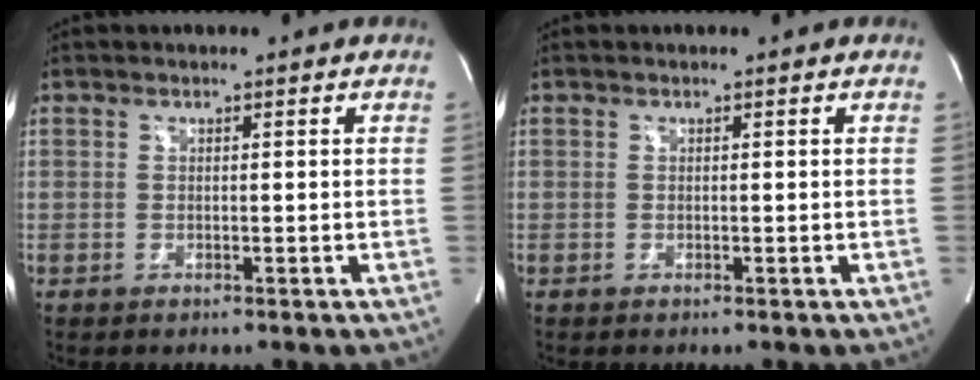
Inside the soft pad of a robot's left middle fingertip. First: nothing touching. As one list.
[{"total": 0.0}]